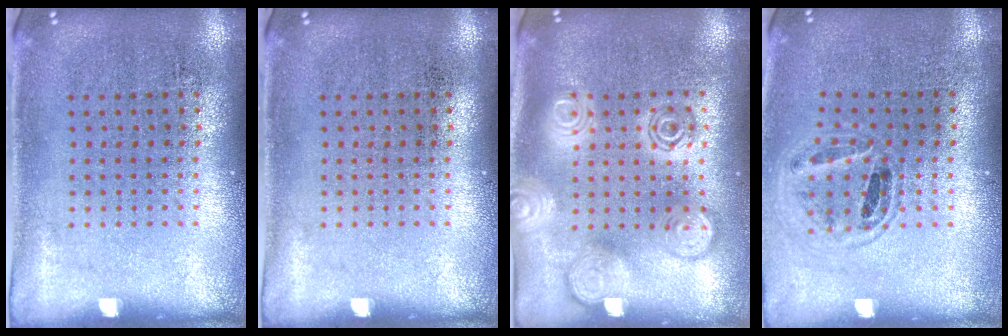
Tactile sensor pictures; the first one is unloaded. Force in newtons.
{"total": 0.0}
{"total": 2.8, "press": 2.8, "slide": 0.5}
{"total": 1.0, "press": 1.0, "slide": 0.1}